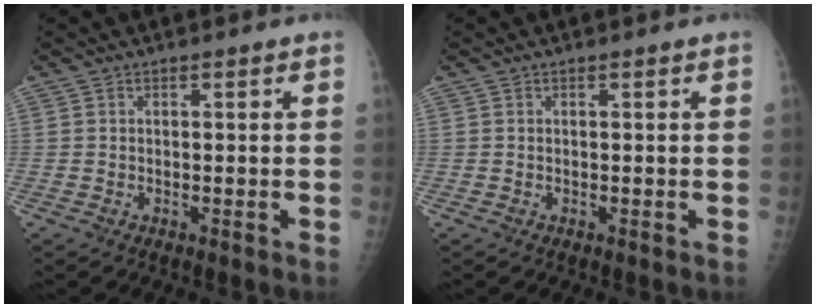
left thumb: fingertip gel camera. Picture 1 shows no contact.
{"total": 0.0}